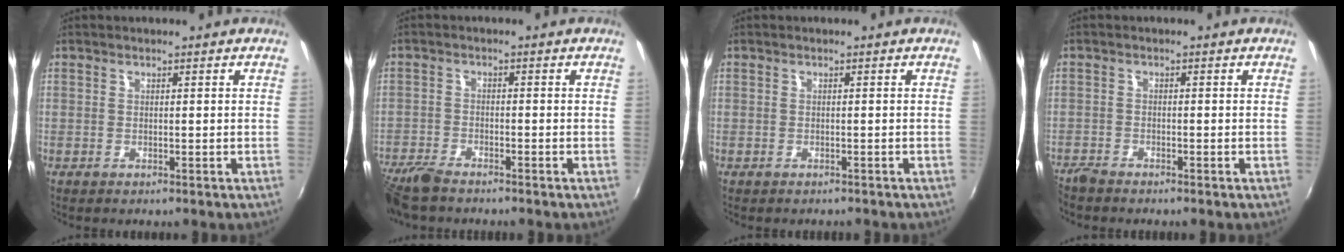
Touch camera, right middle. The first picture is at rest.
{"total": 7.3, "force": [-6.2, 1.8, 3.2], "torque": [-0.091, -0.026, -0.122]}
{"total": 1.0, "force": [-0.9, 0.4, 0.2], "torque": [-0.008, -0.004, -0.012]}
{"total": 2.4, "force": [-2.3, 0.4, 0.5], "torque": [-0.019, -0.010, -0.047]}